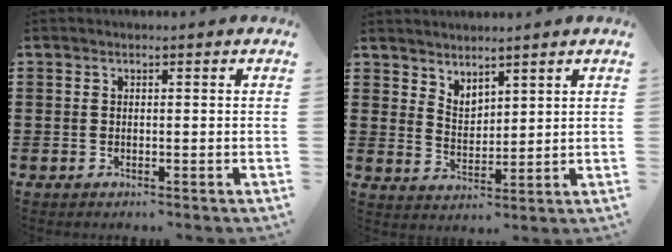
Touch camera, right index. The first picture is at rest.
{"total": 3.1, "force": [3.0, 0.9, -0.3], "torque": [-0.006, -0.005, 0.059]}